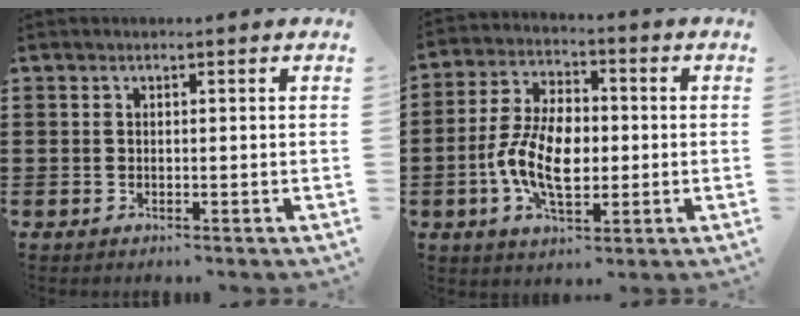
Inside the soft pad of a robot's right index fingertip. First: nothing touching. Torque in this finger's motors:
{"motor_torque": [2.14, 0.00, 0.68, 0.21]}